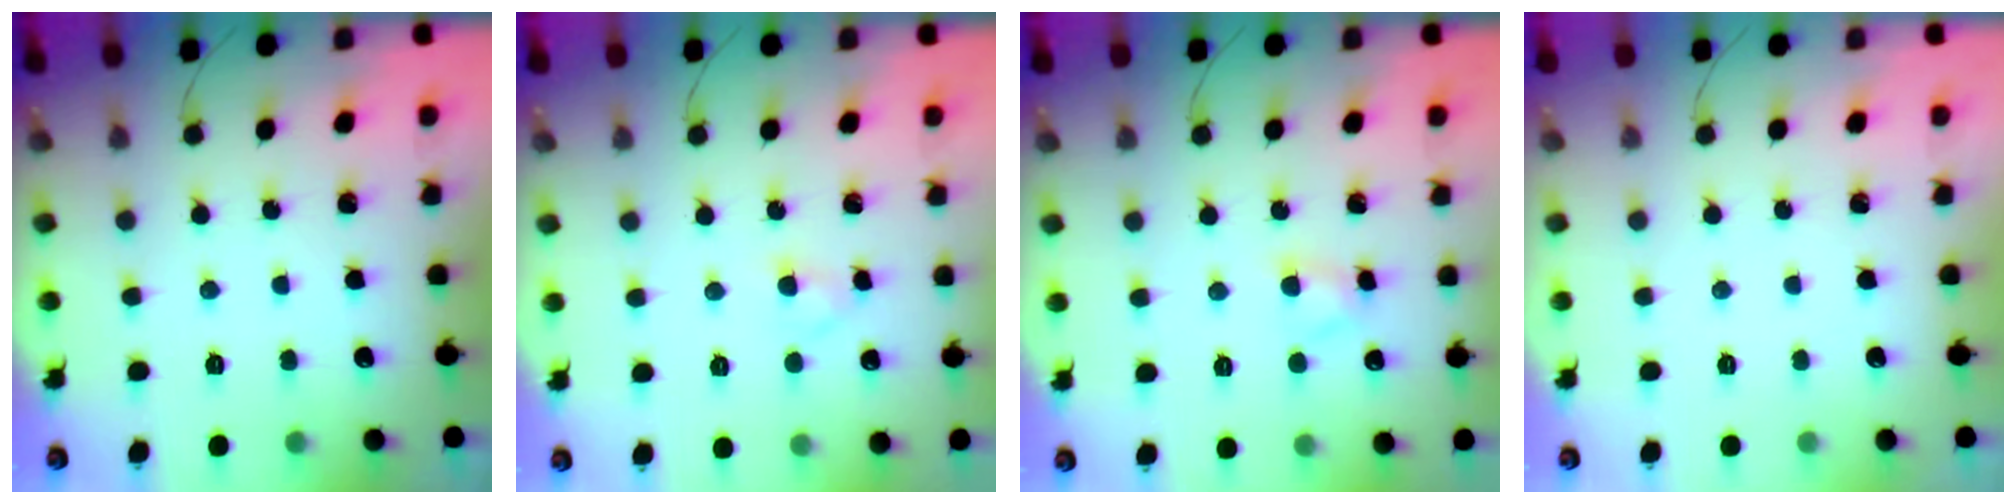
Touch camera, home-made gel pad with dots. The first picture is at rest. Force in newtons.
{"total": 2.3, "press": 2.0, "slide": 1.0}
{"total": 3.4, "press": 3.1, "slide": 1.3}
{"total": 0.0}